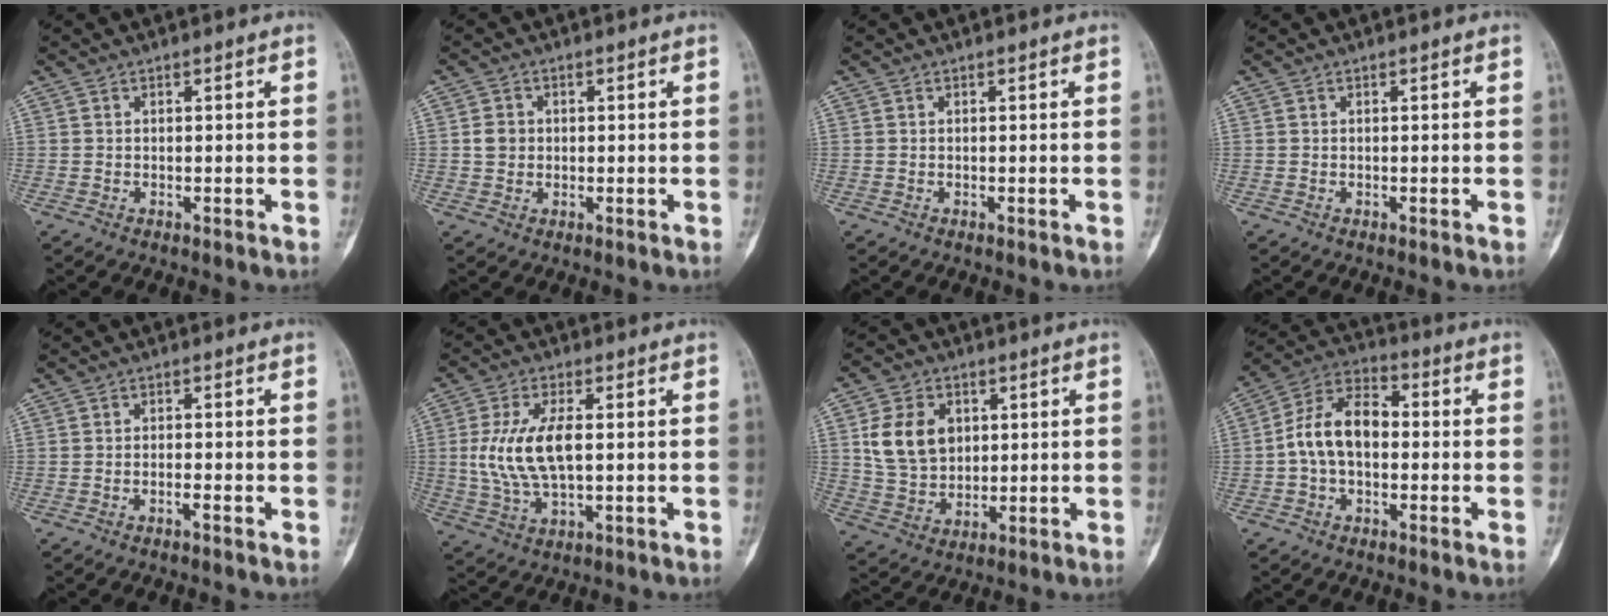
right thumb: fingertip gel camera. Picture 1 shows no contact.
{"total": 2.9, "force": [0.2, 2.6, 1.3], "torque": [-0.012, 0.005, 0.002]}
{"total": 0.0}
{"total": 0.0}
{"total": 1.1, "force": [-0.8, 0.2, 0.8], "torque": [-0.013, 0.009, -0.014]}
{"total": 11.0, "force": [0.7, 5.0, 9.8], "torque": [-0.202, 0.001, 0.019]}
{"total": 11.4, "force": [2.7, 8.7, 6.8], "torque": [-0.100, -0.008, 0.058]}
{"total": 11.5, "force": [-0.6, 7.4, 8.8], "torque": [-0.150, 0.038, -0.023]}